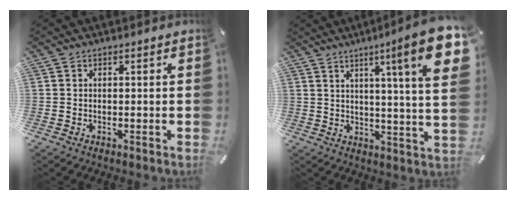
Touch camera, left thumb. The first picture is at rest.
{"total": 16.8, "force": [7.5, 1.3, 15.0], "torque": [-0.226, -0.037, 0.102]}